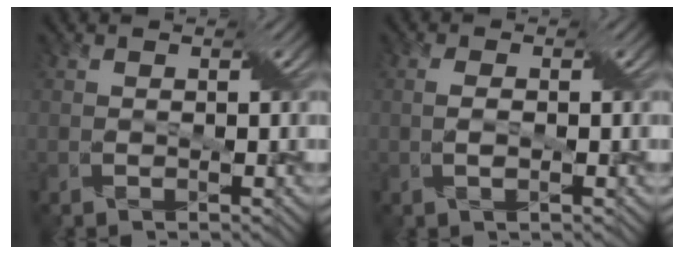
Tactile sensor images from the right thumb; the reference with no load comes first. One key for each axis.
{"total": 0.8, "fx": 0.3, "fy": 0.1, "fz": 0.7, "tx": -0.021, "ty": 0.001, "tz": 0.002}